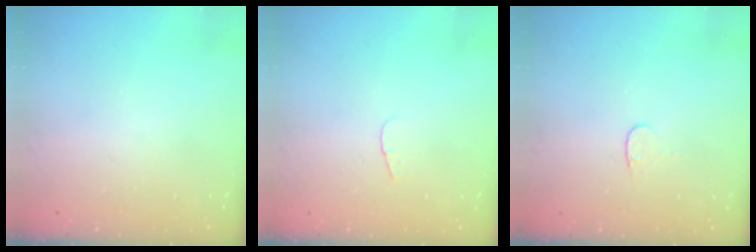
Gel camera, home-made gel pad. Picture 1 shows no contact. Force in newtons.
{"total": 3.8, "press": 3.8, "slide": 0.4}
{"total": 3.3, "press": 3.3, "slide": 0.4}